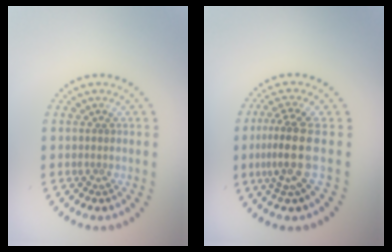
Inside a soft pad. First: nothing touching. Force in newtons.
{"total": 3.8, "press": 3.0, "slide": 2.3}